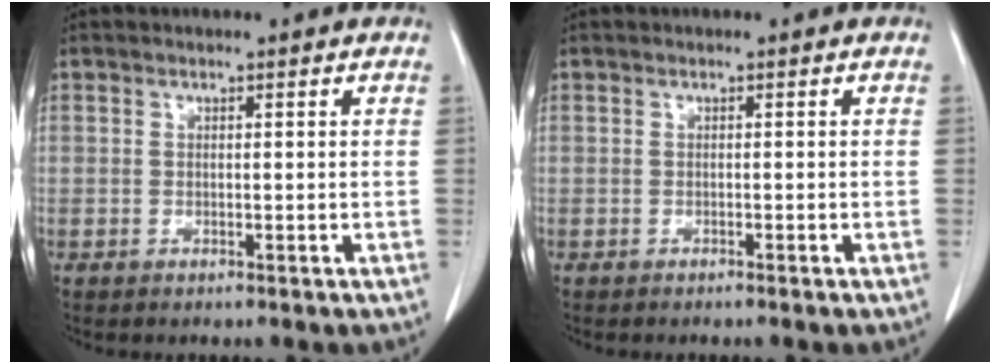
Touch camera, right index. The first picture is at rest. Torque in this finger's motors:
{"motor_torque": [0.07, -0.01, 0.05, 0.02]}